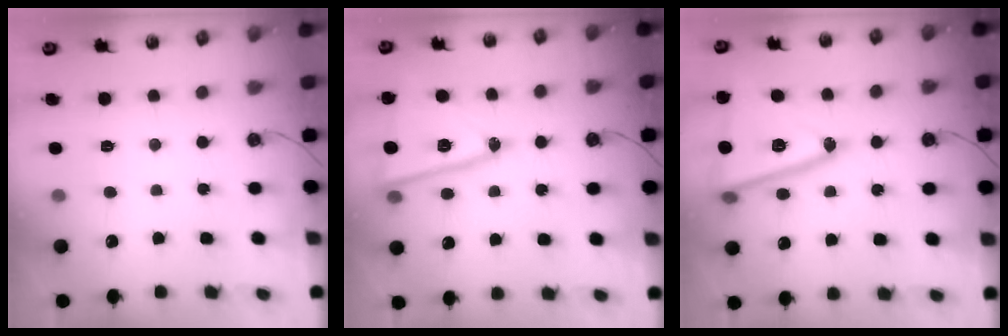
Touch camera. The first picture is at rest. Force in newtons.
{"total": 16.4, "press": 16.3, "slide": 1.0}
{"total": 22.3, "press": 22.1, "slide": 3.4}